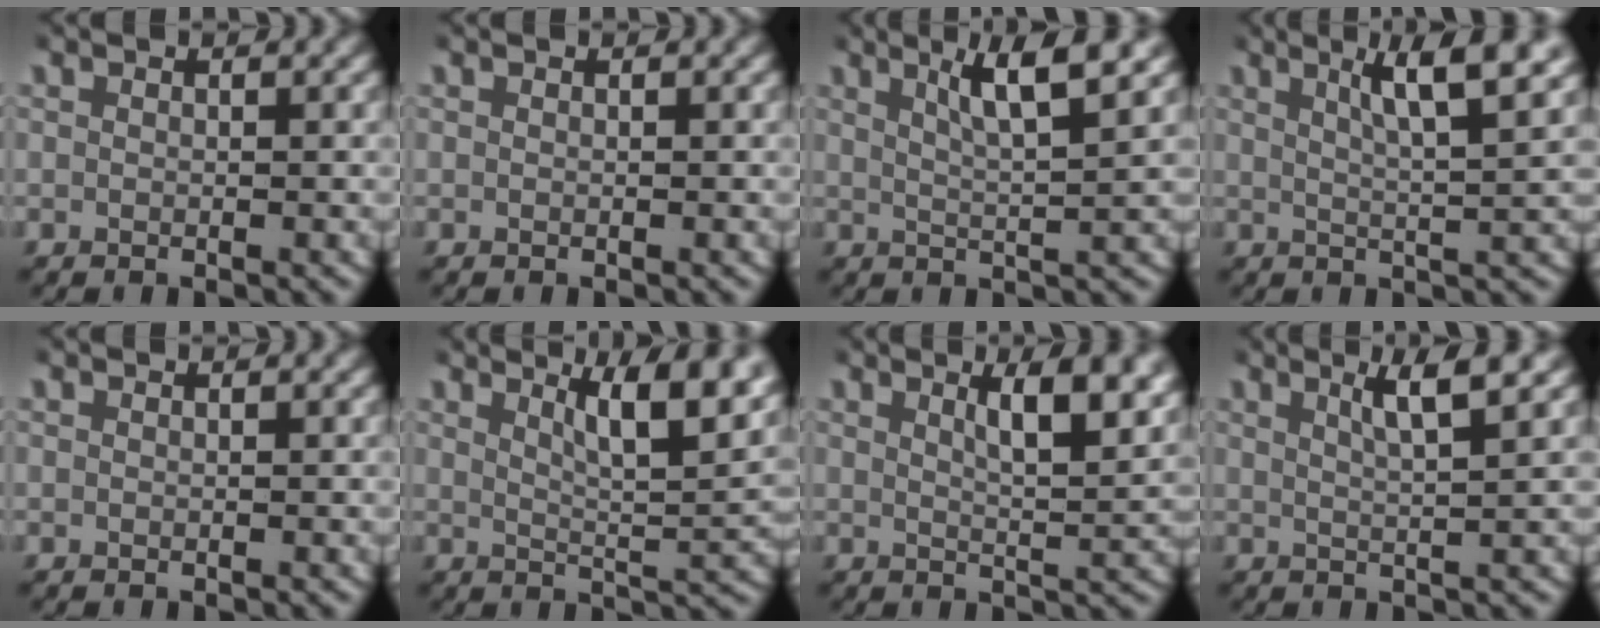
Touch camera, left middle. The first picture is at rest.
{"total": 0.0}
{"total": 4.9, "force": [2.7, 0.8, 4.0], "torque": [-0.071, 0.003, 0.042]}
{"total": 5.4, "force": [2.8, 1.0, 4.5], "torque": [-0.072, 0.004, 0.040]}
{"total": 0.0}
{"total": 7.0, "force": [3.2, 2.2, 5.7], "torque": [-0.083, -0.010, 0.050]}
{"total": 4.9, "force": [2.4, 1.3, 4.1], "torque": [-0.063, -0.007, 0.038]}
{"total": 3.2, "force": [1.9, 0.1, 2.6], "torque": [-0.049, 0.002, 0.031]}